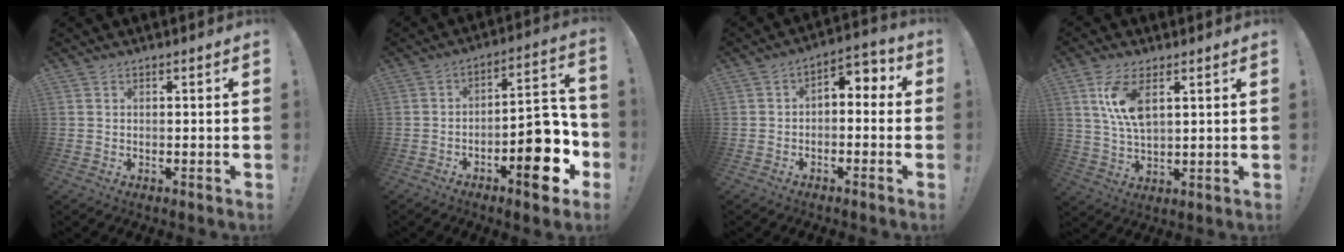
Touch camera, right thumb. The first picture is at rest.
{"total": 15.8, "force": [-6.2, 6.3, 13.0], "torque": [-0.135, 0.039, -0.097]}
{"total": 4.4, "force": [-1.1, 3.0, 3.1], "torque": [-0.028, 0.004, -0.023]}
{"total": 9.7, "force": [4.0, 4.2, 7.8], "torque": [-0.153, -0.012, 0.069]}